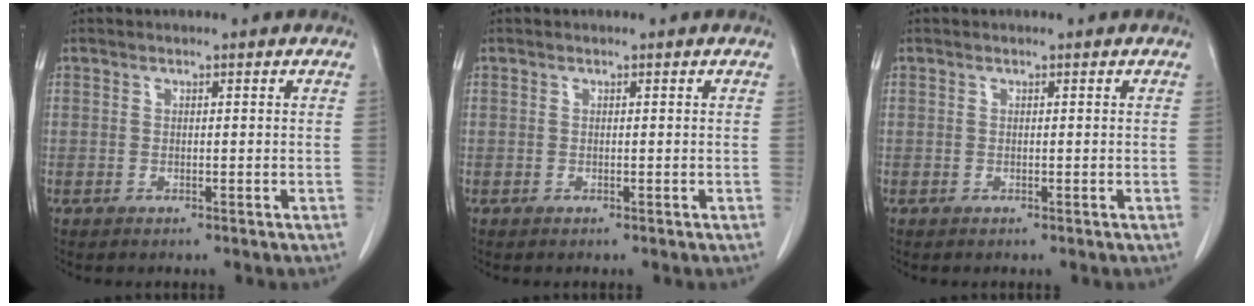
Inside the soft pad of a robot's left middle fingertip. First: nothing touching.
{"total": 0.0}
{"total": 0.0}